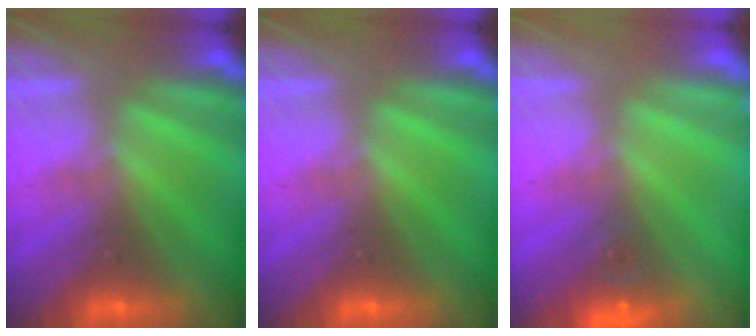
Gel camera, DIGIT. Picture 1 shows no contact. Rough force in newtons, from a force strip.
{"total": 0.0}
{"total": 4.7}